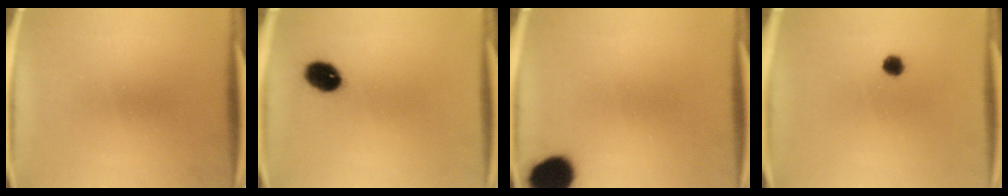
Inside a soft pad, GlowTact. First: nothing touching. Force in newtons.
{"total": 6.9}
{"total": 11.8}
{"total": 1.8}